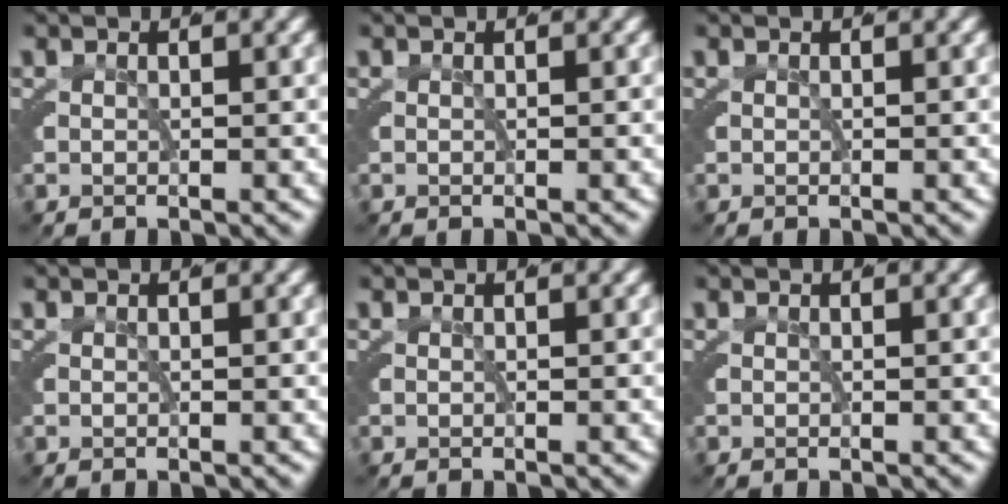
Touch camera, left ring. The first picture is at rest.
{"total": 0.0}
{"total": 0.0}
{"total": 0.0}
{"total": 0.0}
{"total": 0.0}